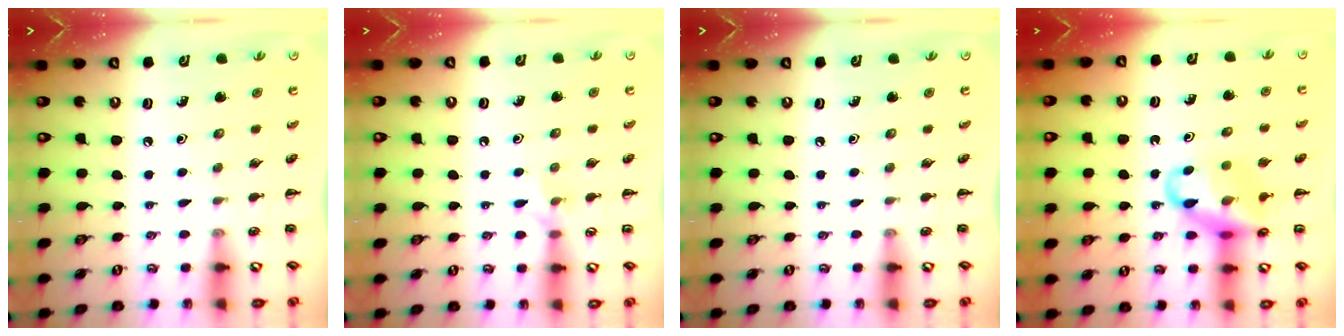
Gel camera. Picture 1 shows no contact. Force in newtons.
{"total": 5.1, "press": 5.0, "slide": 1.0}
{"total": 0.0}
{"total": 14.3, "press": 14.1, "slide": 2.3}